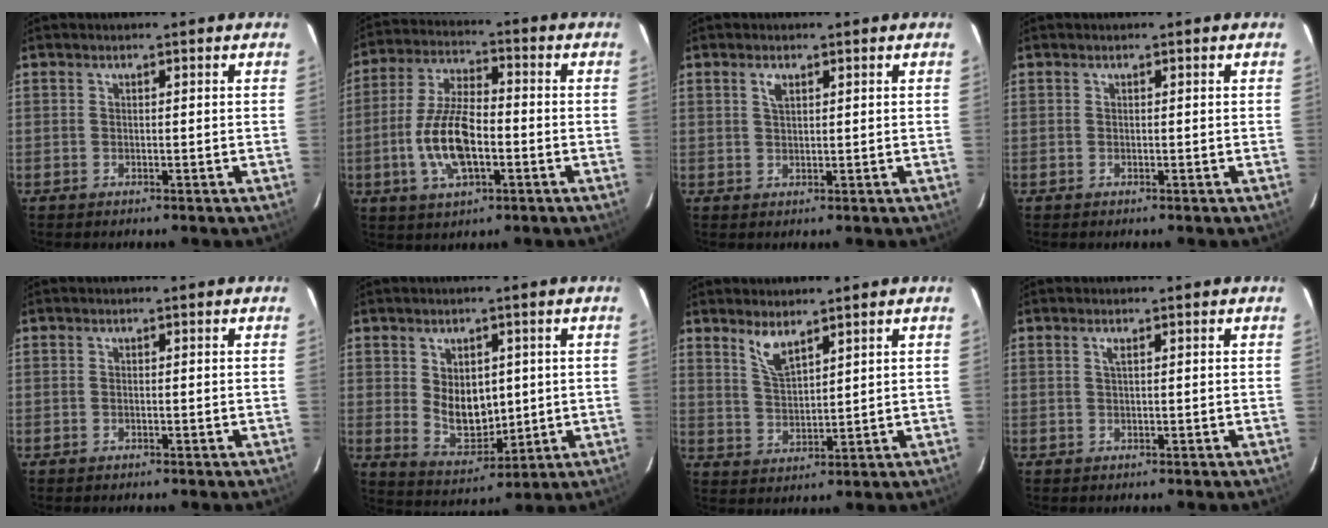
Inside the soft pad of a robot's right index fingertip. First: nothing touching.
{"total": 12.8, "force": [-3.2, 5.5, 11.2], "torque": [-0.231, 0.001, -0.057]}
{"total": 1.8, "force": [1.0, 0.8, 1.3], "torque": [-0.026, 0.003, 0.017]}
{"total": 0.0}
{"total": 0.0}
{"total": 8.7, "force": [1.3, 6.0, 6.1], "torque": [-0.106, -0.010, 0.046]}
{"total": 5.2, "force": [3.9, 1.4, 3.2], "torque": [-0.061, -0.002, 0.080]}
{"total": 0.9, "force": [0.4, -0.1, 0.8], "torque": [-0.016, 0.002, 0.006]}